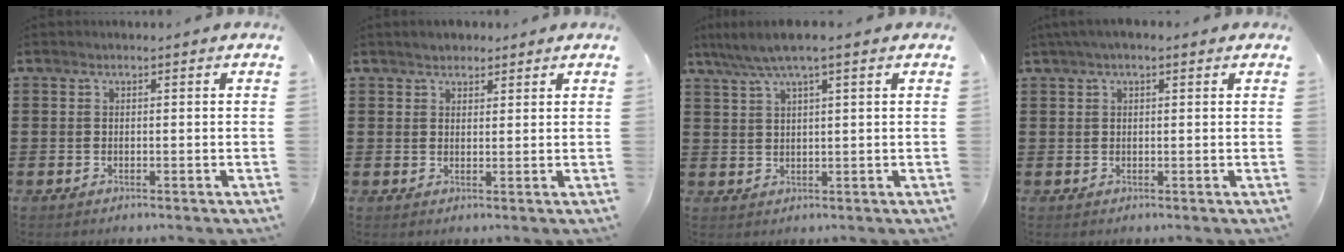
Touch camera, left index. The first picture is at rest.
{"total": 2.1, "force": [1.9, 0.9, 0.1], "torque": [0.000, 0.002, 0.035]}
{"total": 3.9, "force": [2.5, 0.2, 3.0], "torque": [-0.063, 0.001, 0.042]}
{"total": 1.7, "force": [0.9, 0.5, 1.4], "torque": [-0.028, 0.006, 0.014]}